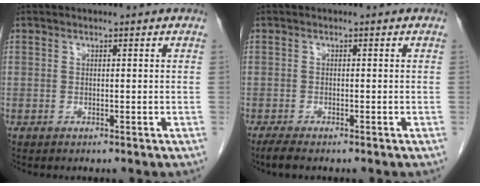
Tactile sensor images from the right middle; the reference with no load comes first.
{"total": 2.2, "force": [-1.7, 0.4, 1.3], "torque": [-0.029, -0.008, -0.029]}